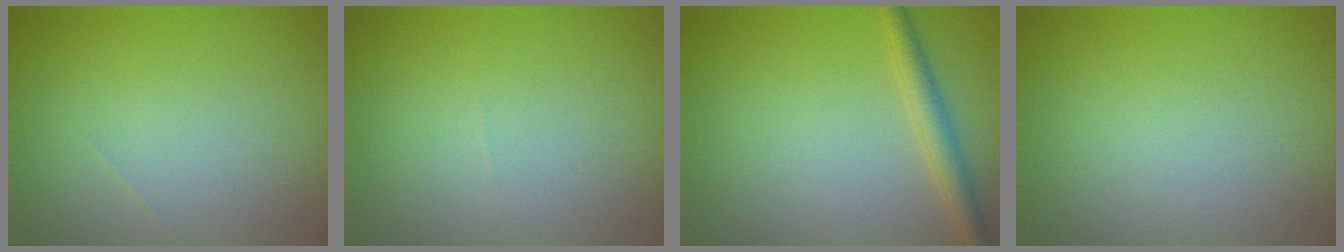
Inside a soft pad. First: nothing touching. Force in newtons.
{"total": 0.0}
{"total": 2.4, "press": 2.4, "slide": 0.1}
{"total": 0.0}